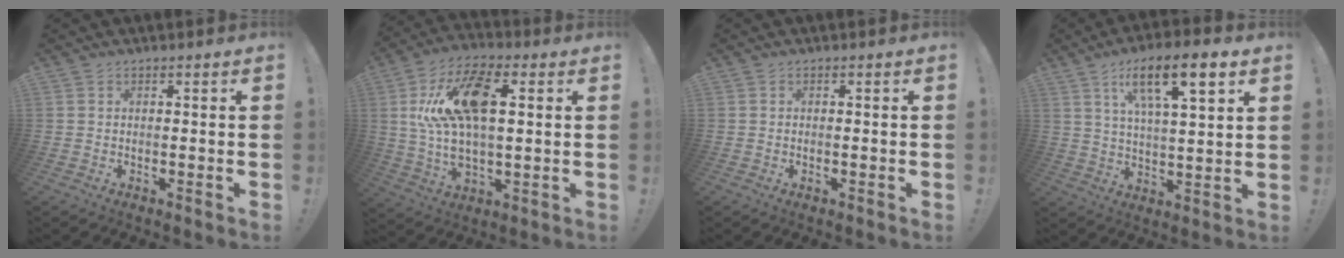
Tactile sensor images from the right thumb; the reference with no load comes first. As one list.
[{"total": 18.6, "force": [5.0, 9.5, 15.2], "torque": [-0.256, -0.008, 0.081]}, {"total": 0.0}, {"total": 14.3, "force": [7.0, 3.8, 11.9], "torque": [-0.187, -0.023, 0.106]}]